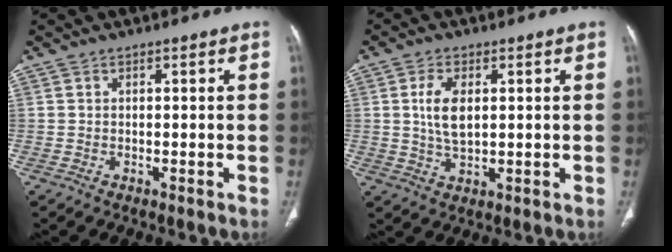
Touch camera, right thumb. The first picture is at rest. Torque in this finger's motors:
{"motor_torque": [2.34, 2.67, 0.74, -0.48, 0.24]}